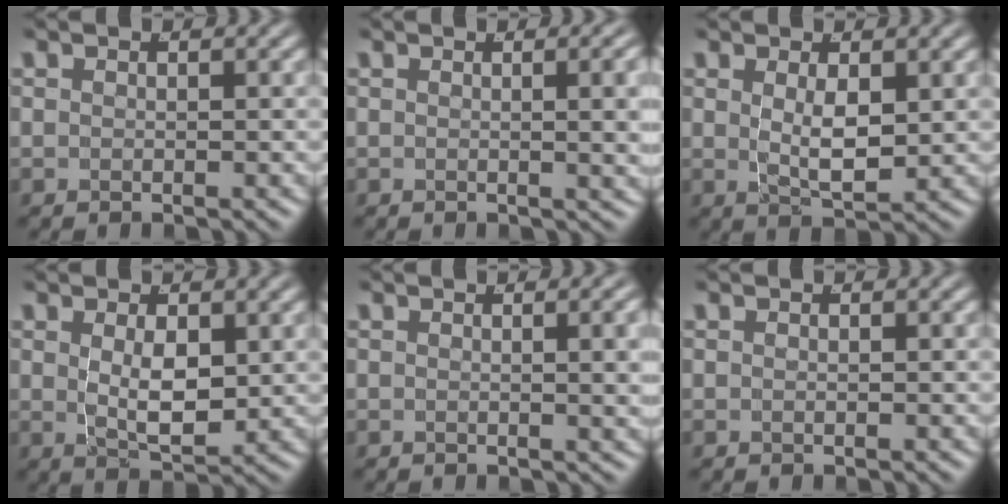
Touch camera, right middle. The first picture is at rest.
{"total": 3.3, "force": [0.8, 0.4, 3.1], "torque": [-0.019, 0.012, 0.004]}
{"total": 3.1, "force": [0.4, 0.8, 3.0], "torque": [-0.052, -0.018, 0.020]}
{"total": 3.8, "force": [0.3, 1.4, 3.5], "torque": [-0.056, -0.022, 0.018]}
{"total": 2.4, "force": [0.7, 0.1, 2.3], "torque": [-0.015, 0.008, 0.005]}
{"total": 0.0}